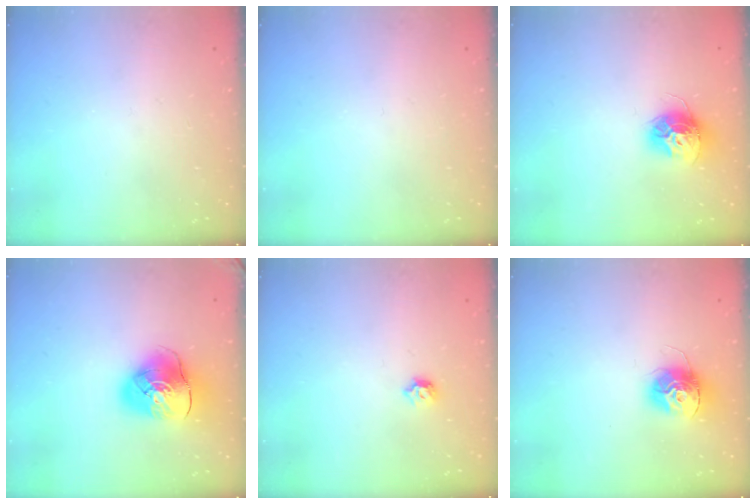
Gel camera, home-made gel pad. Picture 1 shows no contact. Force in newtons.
{"total": 0.0}
{"total": 12.2, "press": 12.1, "slide": 1.1}
{"total": 12.7, "press": 12.5, "slide": 1.8}
{"total": 6.1, "press": 6.0, "slide": 1.1}
{"total": 13.6, "press": 13.5, "slide": 1.3}